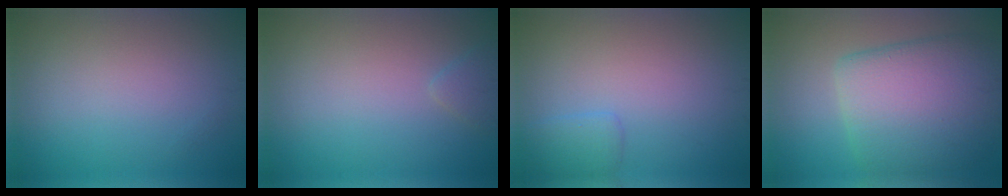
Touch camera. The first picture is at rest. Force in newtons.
{"total": 1.0, "press": 1.0, "slide": 0.1}
{"total": 1.6, "press": 1.6, "slide": 0.1}
{"total": 8.6, "press": 8.6, "slide": 0.3}